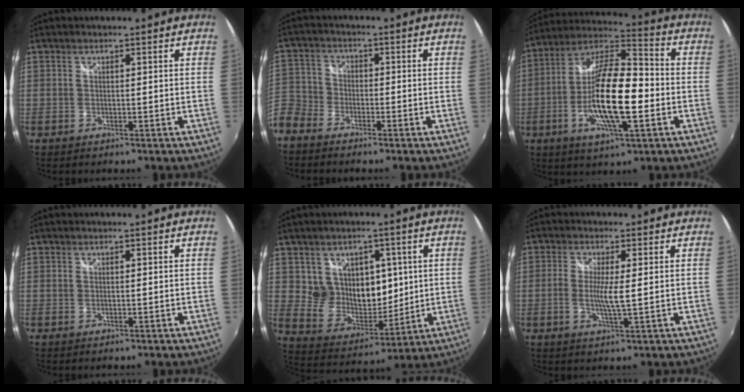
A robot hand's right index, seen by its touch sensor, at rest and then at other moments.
{"total": 8.8, "force": [-5.7, 6.3, 2.3], "torque": [-0.075, 0.012, -0.135]}
{"total": 17.9, "force": [-3.9, 5.1, 16.7], "torque": [-0.321, -0.003, -0.081]}
{"total": 0.0}
{"total": 11.9, "force": [3.4, 9.9, 5.7], "torque": [-0.099, -0.002, 0.077]}
{"total": 4.5, "force": [-0.3, 0.3, 4.5], "torque": [-0.091, -0.006, -0.010]}